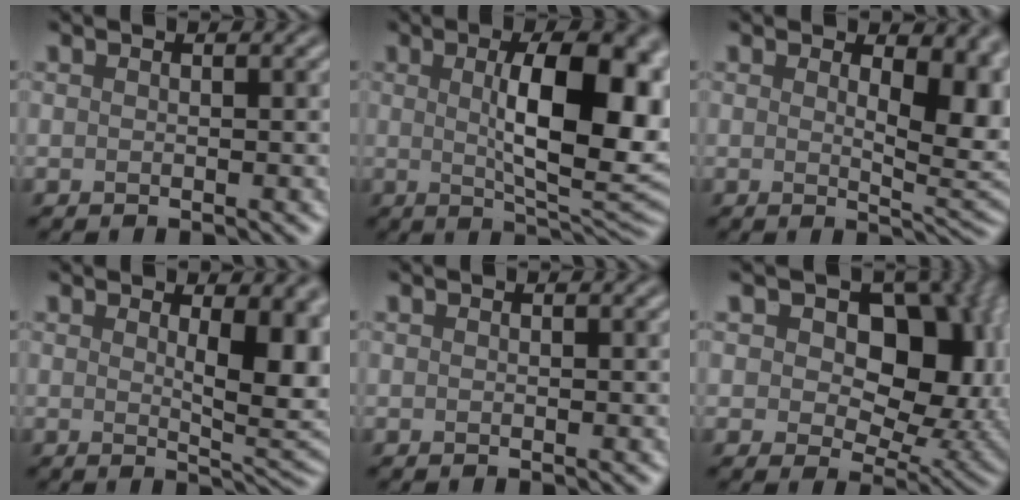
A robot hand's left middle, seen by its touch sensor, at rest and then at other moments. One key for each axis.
{"total": 11.6, "fx": 1.4, "fy": 3.9, "fz": 10.8, "tx": -0.143, "ty": 0.000, "tz": 0.025}
{"total": 5.9, "fx": 1.3, "fy": 2.8, "fz": 5.0, "tx": -0.056, "ty": -0.012, "tz": 0.027}
{"total": 6.5, "fx": 1.4, "fy": 2.1, "fz": 6.0, "tx": -0.076, "ty": -0.011, "tz": 0.031}
{"total": 0.0}
{"total": 11.8, "fx": 3.1, "fy": 7.6, "fz": 8.5, "tx": -0.101, "ty": 0.002, "tz": 0.040}